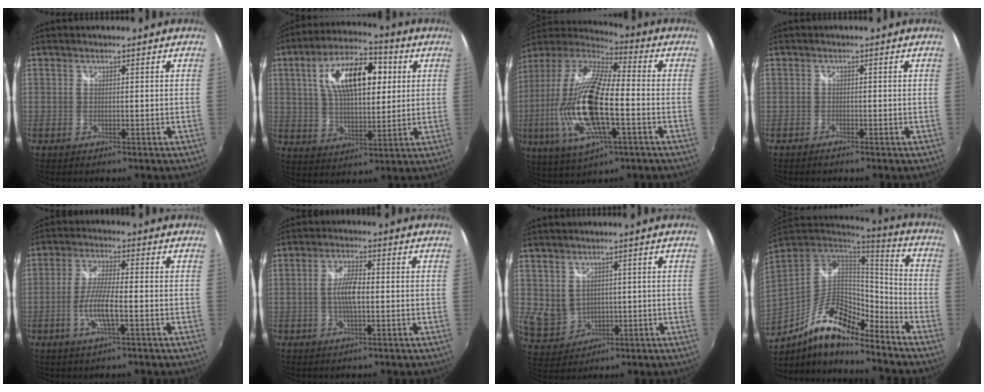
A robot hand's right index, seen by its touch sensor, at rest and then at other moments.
{"total": 16.3, "force": [4.6, 7.5, 13.7], "torque": [-0.243, 0.031, 0.077]}
{"total": 23.7, "force": [-4.6, 7.8, 21.9], "torque": [-0.432, -0.027, -0.091]}
{"total": 0.8, "force": [-0.8, 0.2, 0.2], "torque": [-0.006, -0.001, -0.016]}
{"total": 7.4, "force": [-2.3, 1.2, 6.9], "torque": [-0.141, -0.002, -0.045]}
{"total": 5.5, "force": [-0.6, 1.8, 5.2], "torque": [-0.100, 0.004, -0.011]}
{"total": 6.3, "force": [1.3, 5.5, 2.9], "torque": [-0.061, -0.002, 0.046]}
{"total": 16.6, "force": [-11.3, 5.4, 11.0], "torque": [-0.206, -0.002, -0.208]}